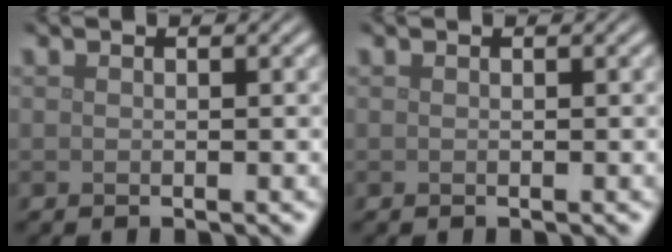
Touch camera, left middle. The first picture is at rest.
{"total": 0.0}